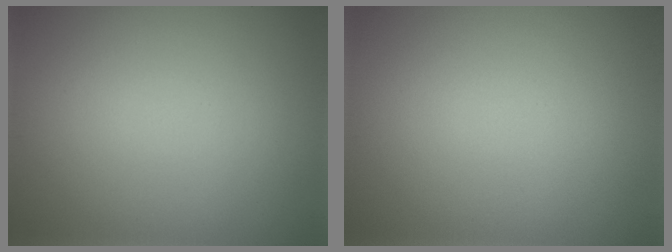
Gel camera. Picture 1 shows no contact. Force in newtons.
{"total": 0.0}